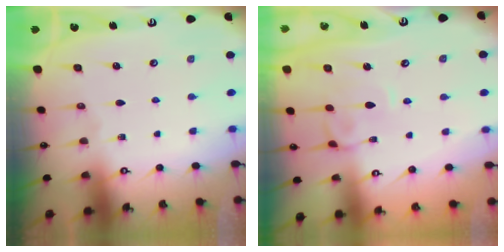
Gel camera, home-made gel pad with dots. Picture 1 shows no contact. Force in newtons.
{"total": 2.1, "press": 1.9, "slide": 0.7}